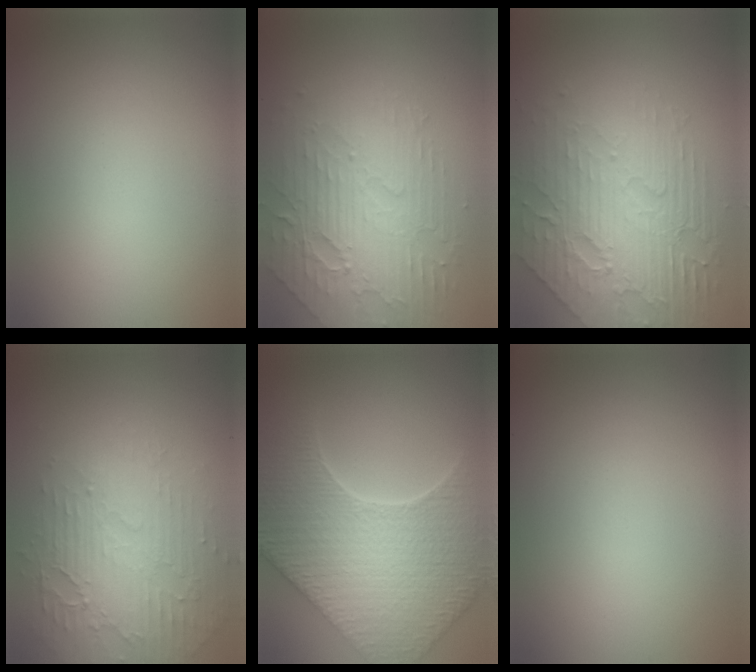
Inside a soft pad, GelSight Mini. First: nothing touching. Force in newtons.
{"total": 5.0, "press": 4.2, "slide": 2.8}
{"total": 7.2, "press": 5.2, "slide": 5.1}
{"total": 5.6, "press": 3.3, "slide": 4.5}
{"total": 7.9, "press": 6.8, "slide": 4.1}
{"total": 0.0}